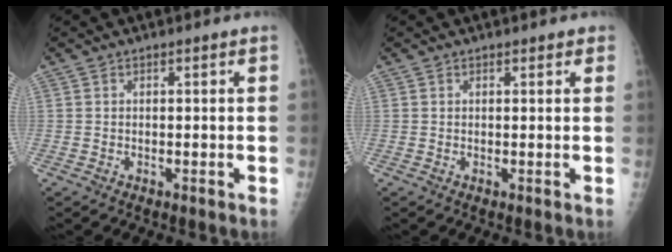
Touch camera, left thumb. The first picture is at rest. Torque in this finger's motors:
{"motor_torque": [-0.33, 0.01, -0.06, 0.03, -0.02]}